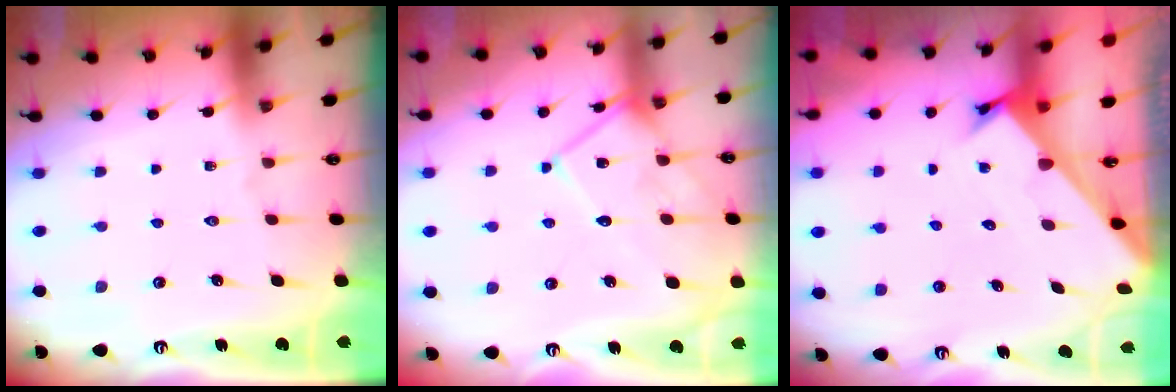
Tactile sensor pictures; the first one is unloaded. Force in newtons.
{"total": 13.5, "press": 13.5, "slide": 1.1}
{"total": 2.5, "press": 2.5, "slide": 0.2}